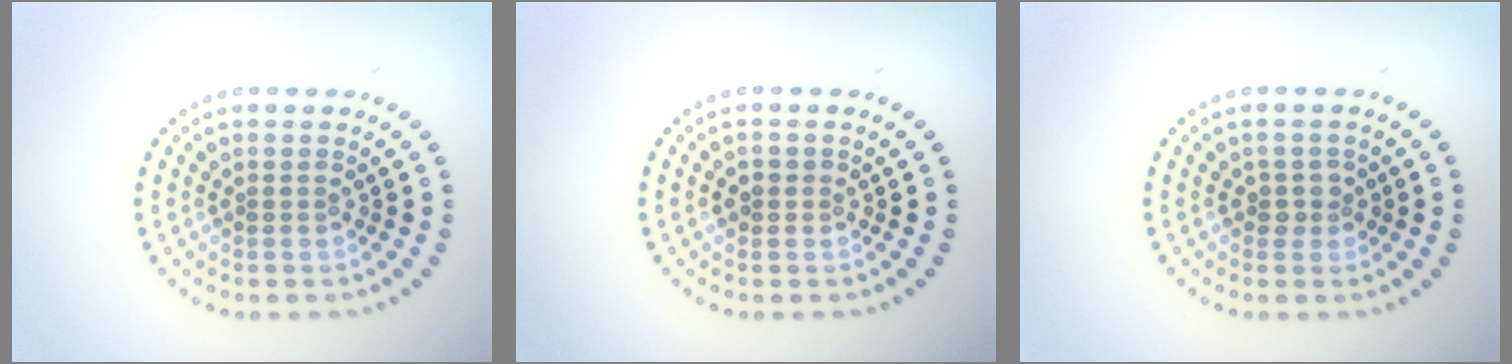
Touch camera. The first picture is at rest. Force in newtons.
{"total": 1.1, "press": 1.0, "slide": 0.5}
{"total": 1.5, "press": 1.2, "slide": 0.9}